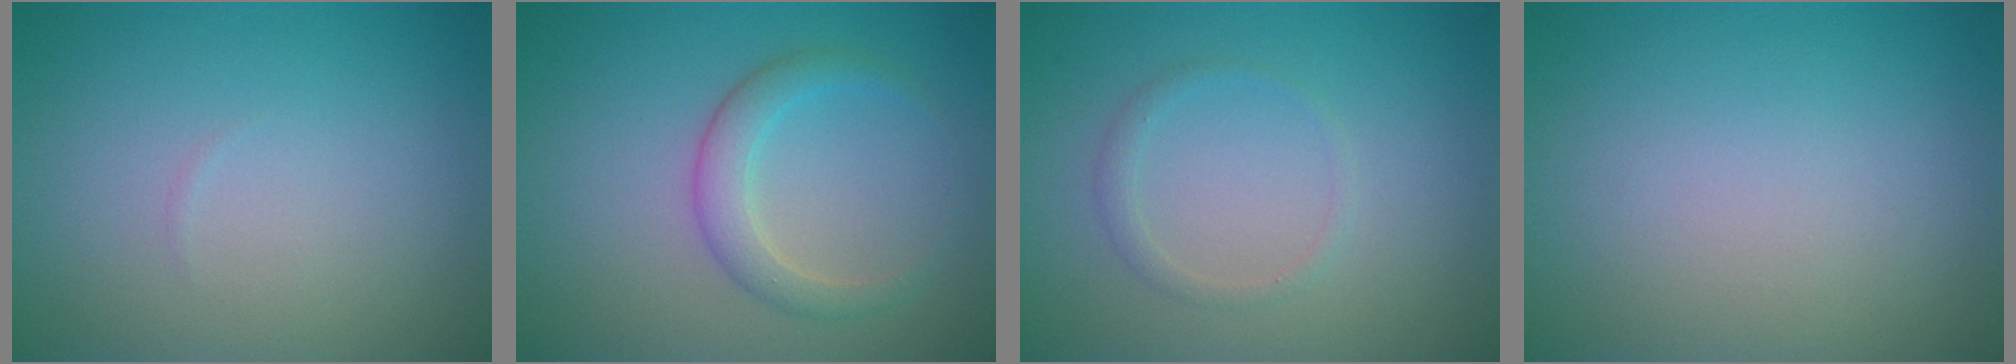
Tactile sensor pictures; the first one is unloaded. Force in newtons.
{"total": 2.6, "press": 2.6, "slide": 0.1}
{"total": 1.1, "press": 1.0, "slide": 0.1}
{"total": 0.0}